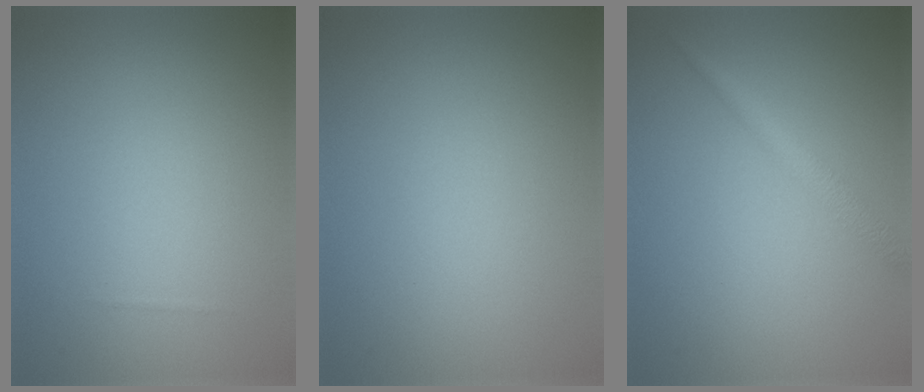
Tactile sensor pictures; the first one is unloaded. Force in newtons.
{"total": 0.0}
{"total": 2.0, "press": 2.0, "slide": 0.0}